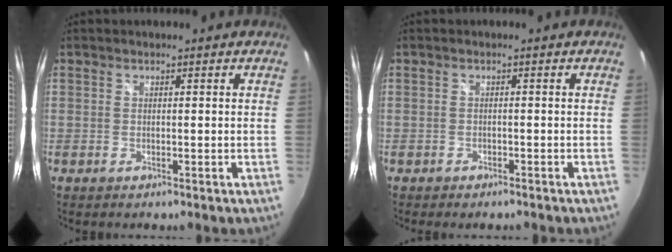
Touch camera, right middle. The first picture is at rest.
{"total": 2.1, "force": [-1.7, 0.9, 0.8], "torque": [-0.017, -0.011, -0.025]}